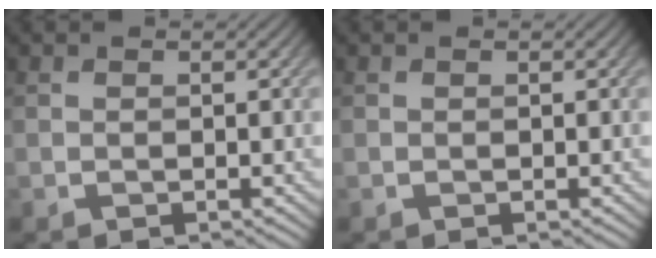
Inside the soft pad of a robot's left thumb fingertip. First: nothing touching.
{"total": 0.0}